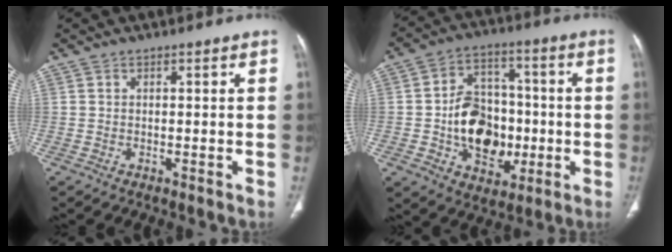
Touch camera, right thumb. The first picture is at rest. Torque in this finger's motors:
{"motor_torque": [1.31, 1.05, 0.79, -0.89, 0.10]}